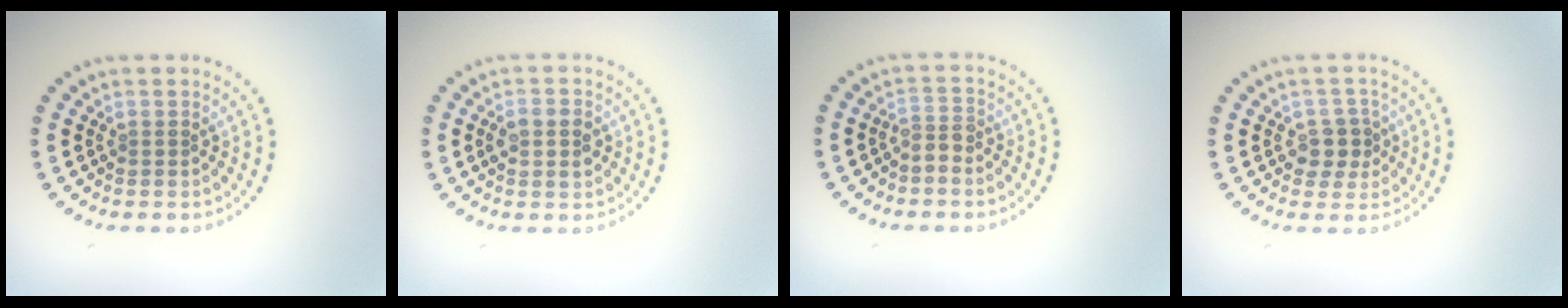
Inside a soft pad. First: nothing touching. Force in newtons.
{"total": 2.7, "press": 2.7, "slide": 0.1}
{"total": 1.9, "press": 1.3, "slide": 1.3}
{"total": 2.7, "press": 2.6, "slide": 1.0}